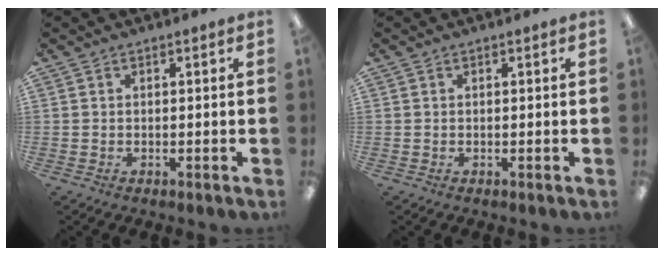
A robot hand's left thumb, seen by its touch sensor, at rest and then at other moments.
{"total": 0.0}